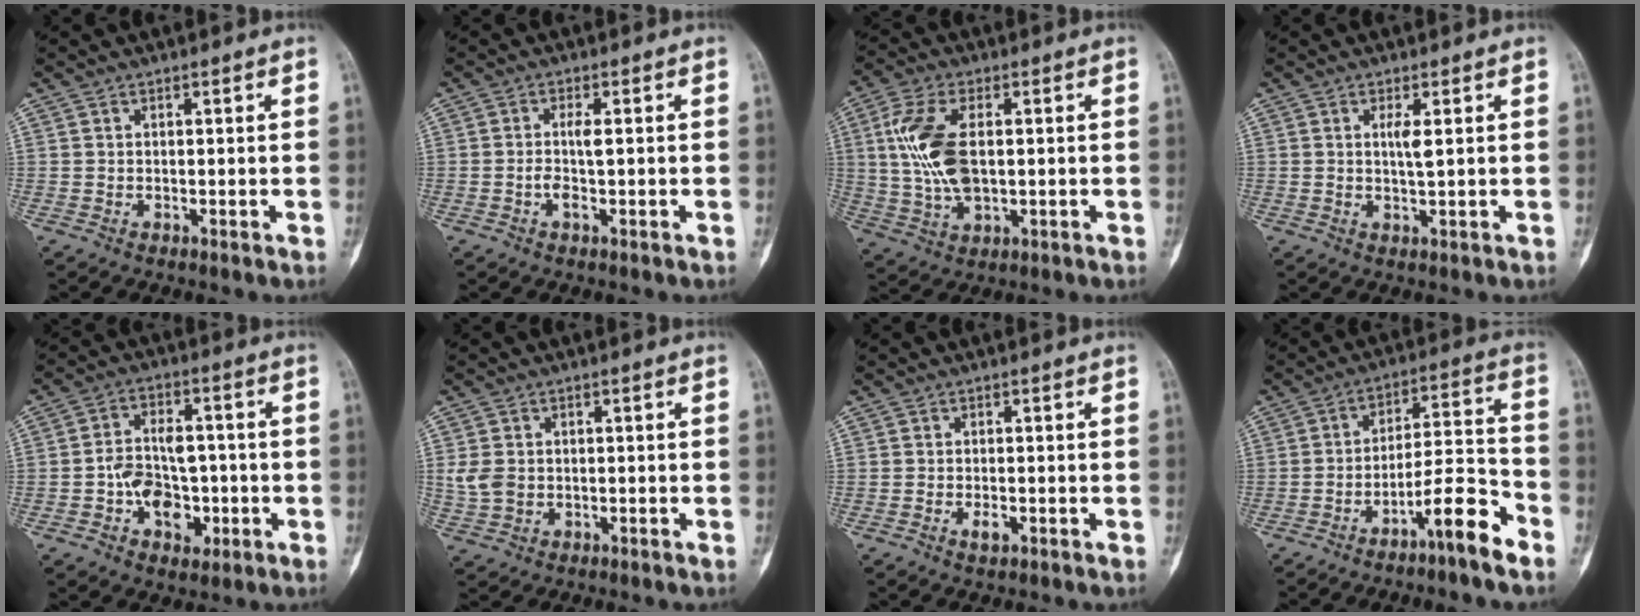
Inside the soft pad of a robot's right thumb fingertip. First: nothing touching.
{"total": 3.2, "force": [-0.6, 1.0, 3.0], "torque": [-0.067, 0.009, -0.012]}
{"total": 12.2, "force": [1.2, 6.5, 10.3], "torque": [-0.213, 0.005, 0.028]}
{"total": 2.5, "force": [0.5, 0.3, 2.4], "torque": [-0.046, -0.002, 0.011]}
{"total": 10.6, "force": [-2.9, 7.5, 6.9], "torque": [-0.075, 0.030, -0.044]}
{"total": 4.1, "force": [-0.2, 3.3, 2.5], "torque": [-0.042, 0.006, 0.000]}
{"total": 2.0, "force": [-0.9, 1.0, 1.5], "torque": [-0.021, 0.004, -0.015]}
{"total": 10.5, "force": [-7.0, 1.4, 7.8], "torque": [-0.127, 0.070, -0.118]}